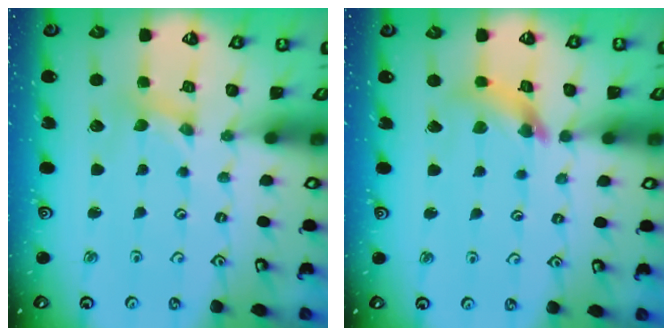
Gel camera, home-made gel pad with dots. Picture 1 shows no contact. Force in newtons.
{"total": 7.6, "press": 7.6, "slide": 0.8}